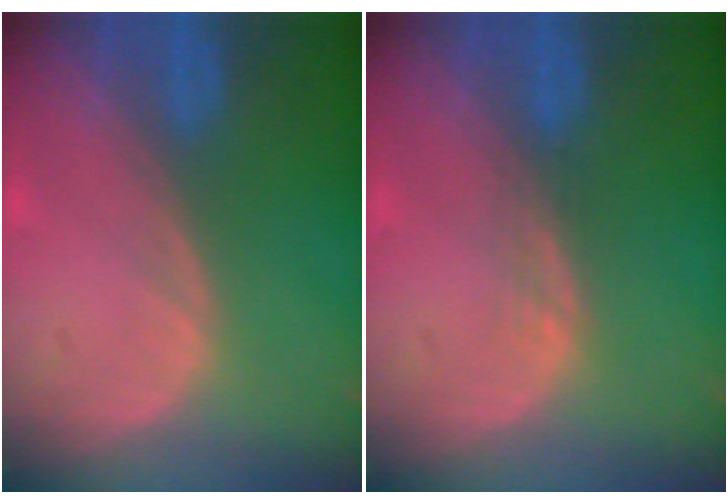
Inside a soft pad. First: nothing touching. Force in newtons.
{"total": 1.1, "press": 1.1, "slide": 0.1}